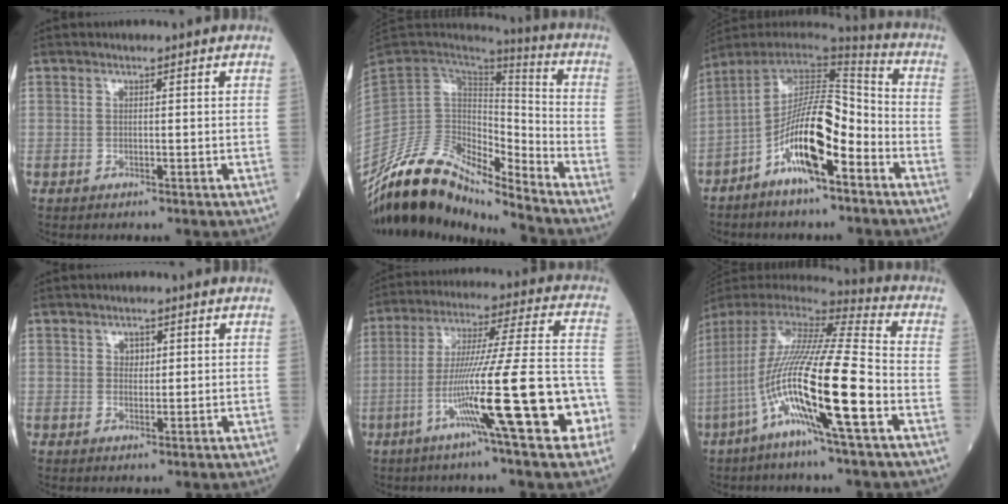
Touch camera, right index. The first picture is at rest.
{"total": 14.7, "force": [-12.8, 4.1, 5.9], "torque": [-0.102, 0.064, -0.236]}
{"total": 14.3, "force": [-6.3, 3.3, 12.4], "torque": [-0.223, 0.011, -0.106]}
{"total": 1.5, "force": [0.6, 1.1, 0.9], "torque": [-0.009, -0.003, 0.009]}
{"total": 19.4, "force": [-7.6, 0.6, 17.8], "torque": [-0.270, 0.002, -0.124]}
{"total": 20.8, "force": [-6.9, 0.9, 19.6], "torque": [-0.410, -0.028, -0.137]}